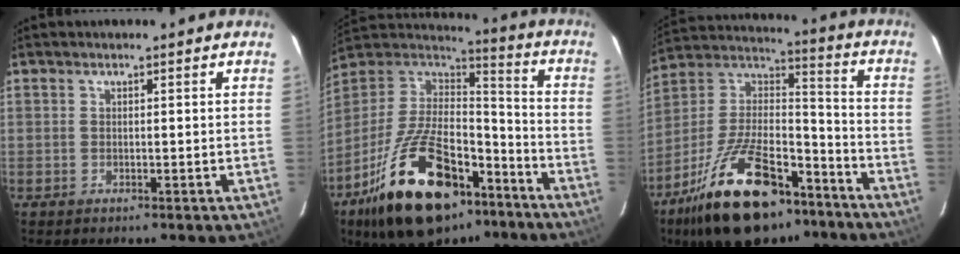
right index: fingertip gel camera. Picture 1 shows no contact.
{"total": 26.1, "force": [-15.9, 13.6, 15.6], "torque": [-0.300, 0.019, -0.237]}
{"total": 25.6, "force": [-16.1, 11.6, 16.2], "torque": [-0.314, 0.005, -0.256]}